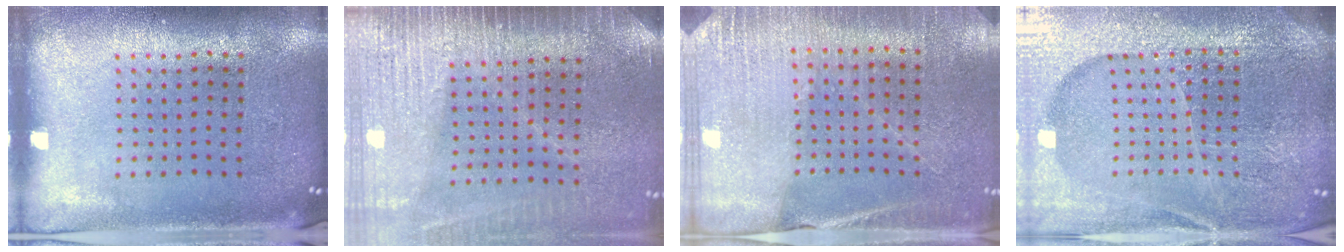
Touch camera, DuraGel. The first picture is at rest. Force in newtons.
{"total": 3.5, "press": 3.1, "slide": 1.6}
{"total": 2.8, "press": 2.8, "slide": 0.2}
{"total": 5.7, "press": 5.1, "slide": 2.5}